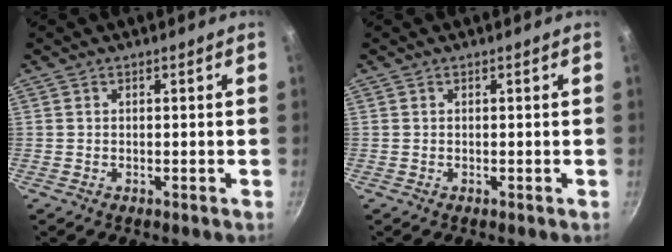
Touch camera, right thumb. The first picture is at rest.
{"total": 0.0}